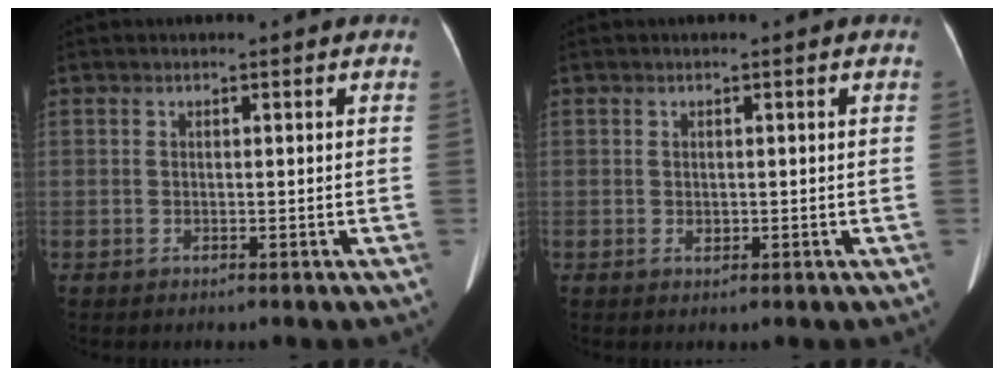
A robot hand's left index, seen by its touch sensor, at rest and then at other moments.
{"total": 0.7, "force": [-0.3, 0.6, 0.4], "torque": [-0.011, -0.003, -0.004]}